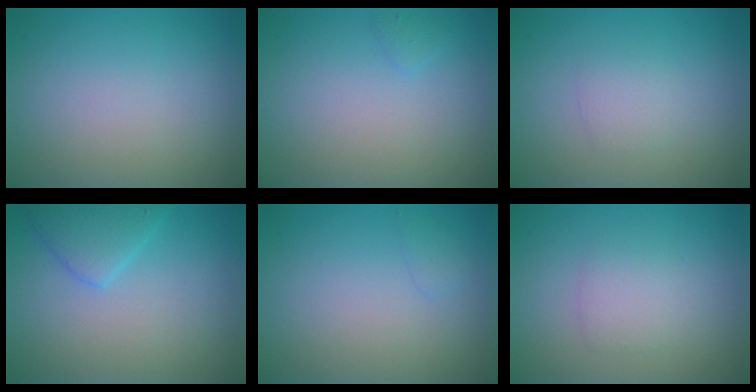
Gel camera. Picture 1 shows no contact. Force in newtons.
{"total": 0.6, "press": 0.6, "slide": 0.1}
{"total": 1.4, "press": 1.4, "slide": 0.1}
{"total": 2.6, "press": 2.6, "slide": 0.1}
{"total": 0.6, "press": 0.6, "slide": 0.1}
{"total": 1.9, "press": 1.9, "slide": 0.1}